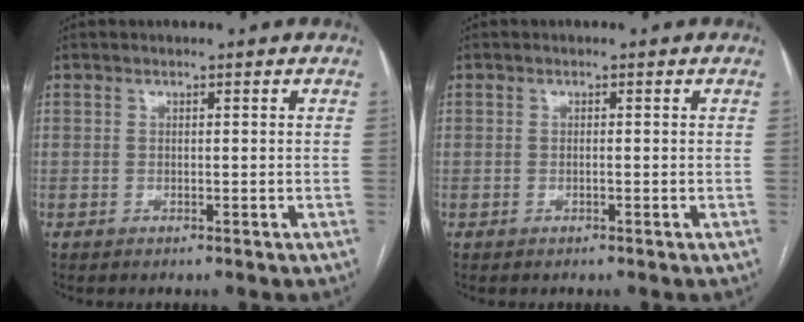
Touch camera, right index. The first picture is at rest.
{"total": 2.3, "force": [0.1, 1.7, 1.6], "torque": [-0.038, 0.013, 0.006]}